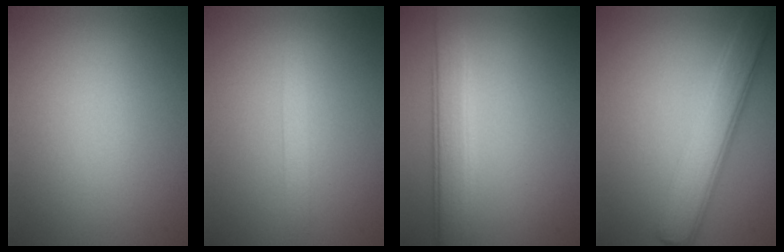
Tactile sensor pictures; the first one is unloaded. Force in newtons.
{"total": 1.3, "press": 1.3, "slide": 0.0}
{"total": 4.2, "press": 4.2, "slide": 0.4}
{"total": 4.9, "press": 4.9, "slide": 0.2}